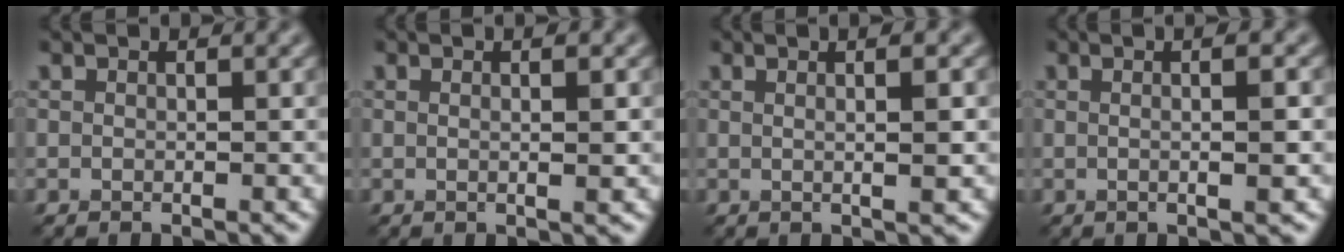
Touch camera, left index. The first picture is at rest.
{"total": 2.7, "force": [0.5, 0.7, 2.5], "torque": [-0.021, -0.006, -0.002]}
{"total": 4.7, "force": [1.0, 1.6, 4.3], "torque": [-0.033, 0.011, -0.008]}
{"total": 5.2, "force": [0.9, 1.9, 4.8], "torque": [-0.032, 0.013, -0.015]}